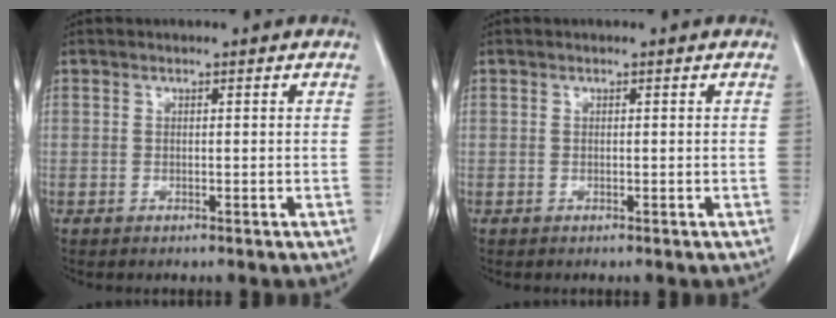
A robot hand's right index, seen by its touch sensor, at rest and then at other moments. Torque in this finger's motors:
{"motor_torque": [0.00, 0.00, 0.00, 0.00]}